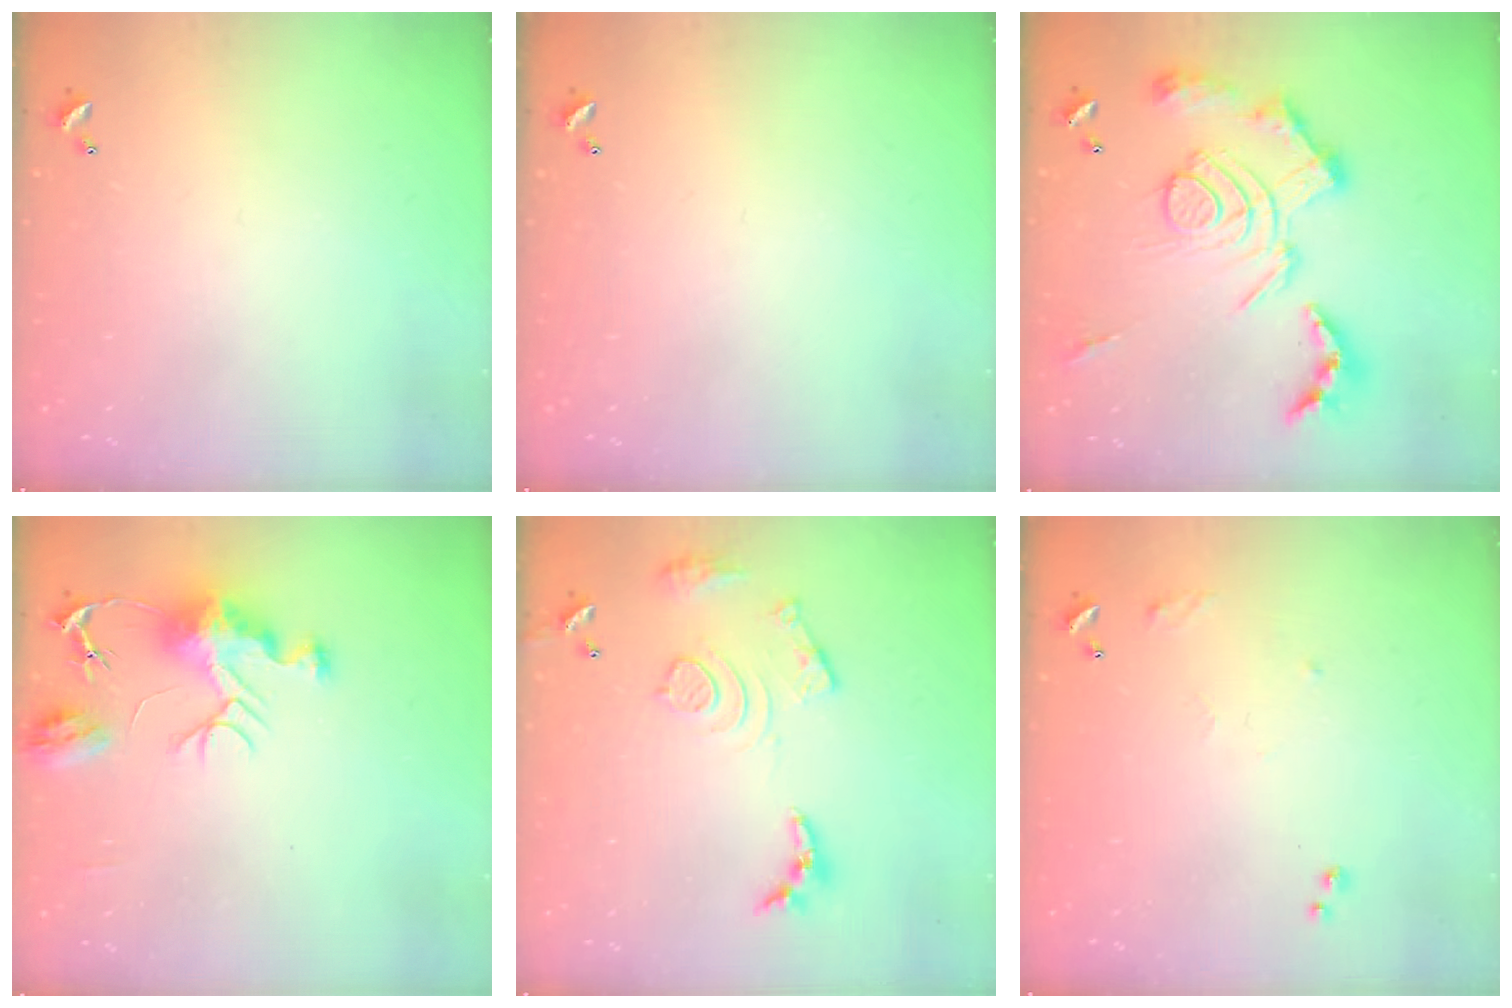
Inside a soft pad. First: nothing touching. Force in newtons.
{"total": 0.0}
{"total": 3.3, "press": 2.6, "slide": 2.0}
{"total": 9.7, "press": 9.6, "slide": 0.9}
{"total": 12.3, "press": 12.2, "slide": 1.0}
{"total": 7.8, "press": 7.7, "slide": 0.9}